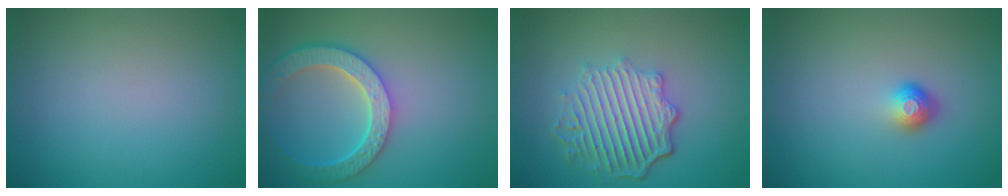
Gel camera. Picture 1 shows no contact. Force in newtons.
{"total": 5.9, "press": 4.7, "slide": 3.6}
{"total": 6.0, "press": 4.7, "slide": 3.8}
{"total": 1.9, "press": 1.3, "slide": 1.4}